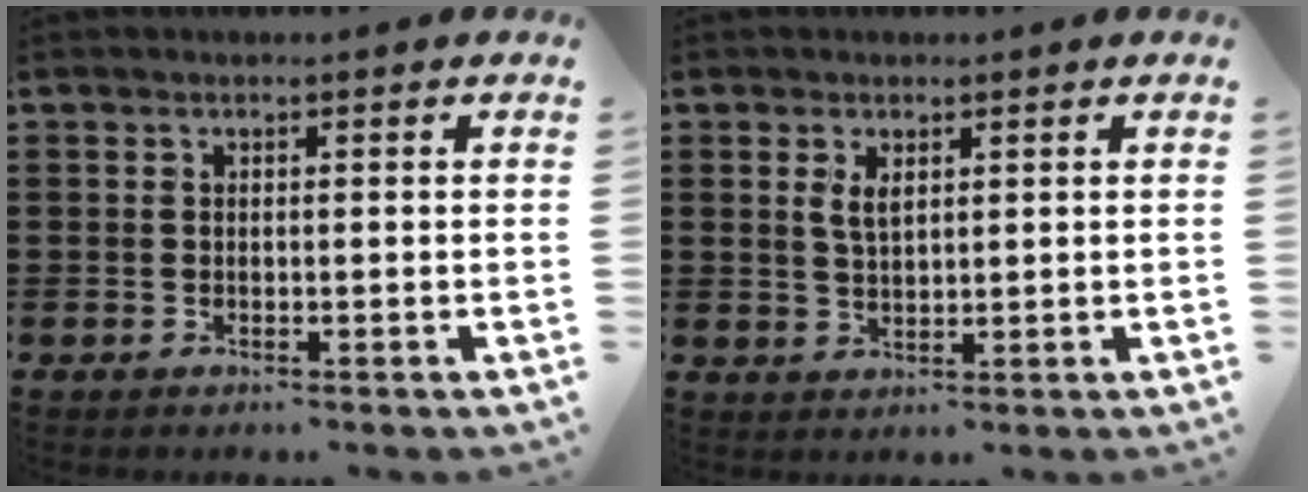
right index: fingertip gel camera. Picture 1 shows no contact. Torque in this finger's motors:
{"motor_torque": [0.03, 0.02, 0.10, 0.03]}